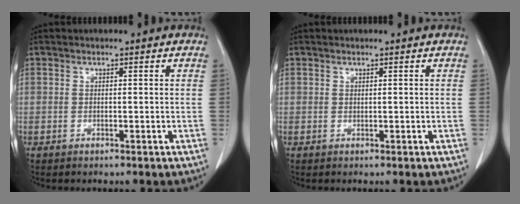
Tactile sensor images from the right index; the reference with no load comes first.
{"total": 0.0}